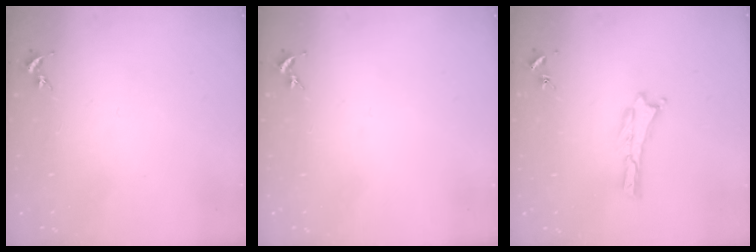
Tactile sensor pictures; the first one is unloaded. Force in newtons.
{"total": 0.0}
{"total": 0.0}